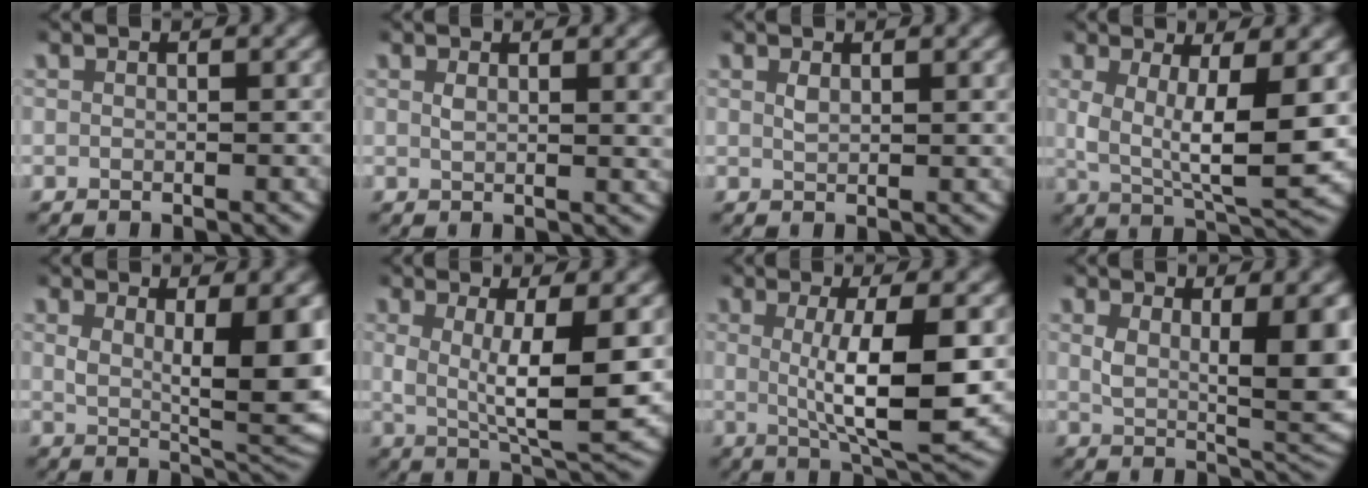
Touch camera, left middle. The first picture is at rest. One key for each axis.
{"total": 1.5, "fx": 0.7, "fy": 0.2, "fz": 1.3, "tx": -0.019, "ty": -0.006, "tz": 0.016}
{"total": 0.9, "fx": 0.6, "fy": 0.2, "fz": 0.6, "tx": -0.014, "ty": -0.003, "tz": 0.014}
{"total": 7.4, "fx": 1.1, "fy": 2.9, "fz": 6.7, "tx": -0.114, "ty": -0.017, "tz": 0.022}
{"total": 7.7, "fx": 1.8, "fy": 2.6, "fz": 7.0, "tx": -0.087, "ty": -0.015, "tz": 0.038}
{"total": 6.8, "fx": 1.3, "fy": 2.1, "fz": 6.3, "tx": -0.097, "ty": -0.015, "tz": 0.025}
{"total": 7.3, "fx": 0.7, "fy": 1.4, "fz": 7.2, "tx": -0.110, "ty": -0.011, "tz": 0.016}
{"total": 6.9, "fx": 1.7, "fy": 2.2, "fz": 6.3, "tx": -0.080, "ty": -0.013, "tz": 0.035}